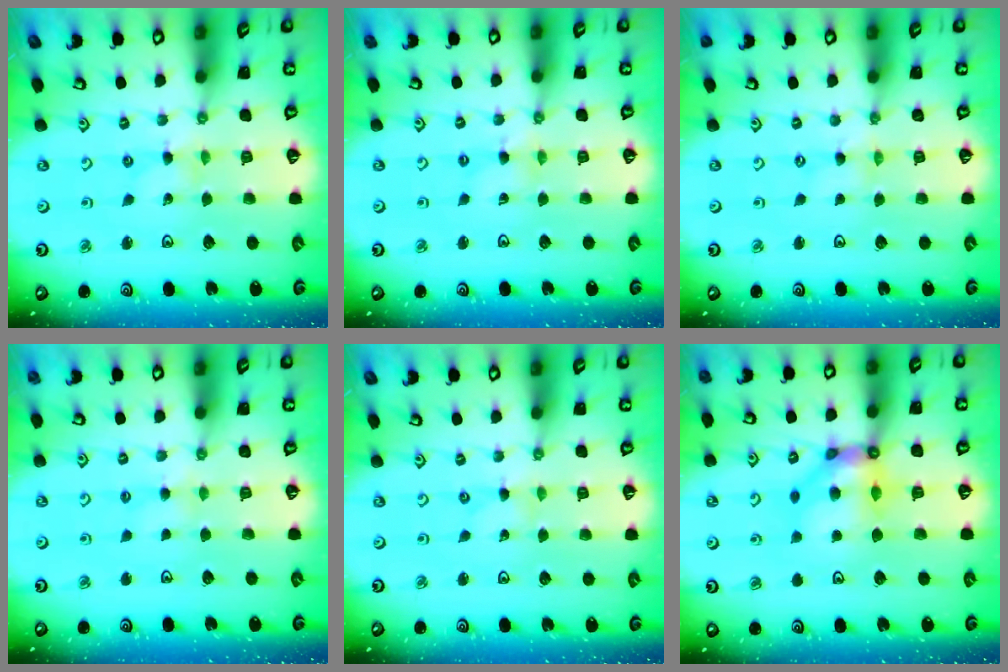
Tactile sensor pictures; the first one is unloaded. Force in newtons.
{"total": 2.0, "press": 1.9, "slide": 0.3}
{"total": 0.0}
{"total": 3.1, "press": 3.1, "slide": 0.5}
{"total": 0.0}
{"total": 9.9, "press": 9.8, "slide": 1.0}